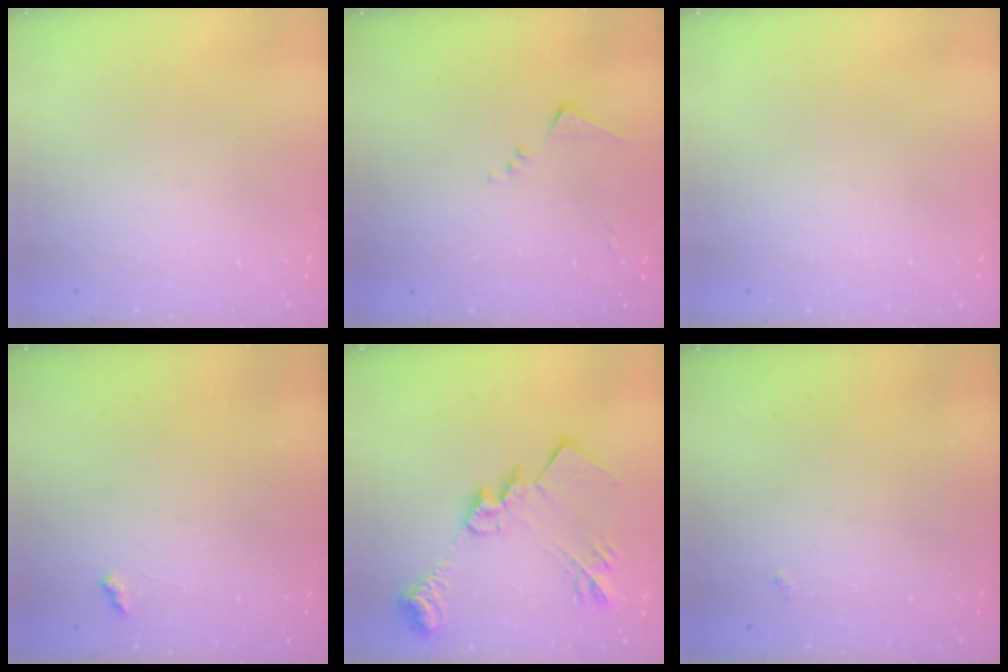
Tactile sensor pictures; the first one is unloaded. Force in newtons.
{"total": 7.1, "press": 7.1, "slide": 0.4}
{"total": 0.0}
{"total": 2.1, "press": 2.1, "slide": 0.5}
{"total": 20.9, "press": 20.9, "slide": 1.4}
{"total": 2.1, "press": 2.0, "slide": 0.4}